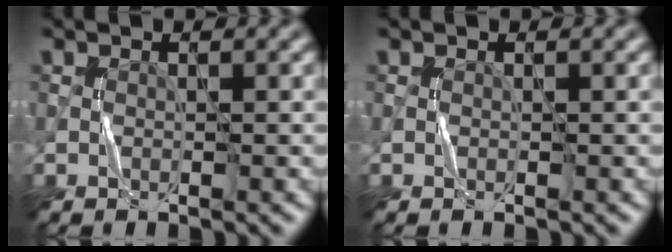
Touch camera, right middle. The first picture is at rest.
{"total": 0.0}